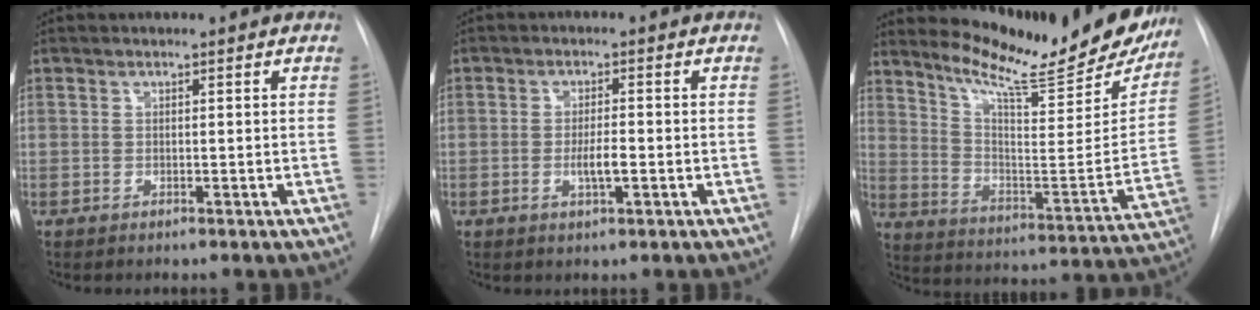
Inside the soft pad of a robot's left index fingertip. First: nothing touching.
{"total": 3.2, "force": [-0.9, 0.6, 3.0], "torque": [-0.055, -0.003, -0.014]}
{"total": 23.5, "force": [20.6, 3.6, 10.7], "torque": [-0.163, -0.078, 0.283]}